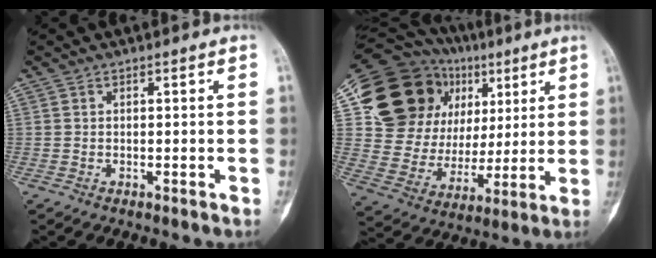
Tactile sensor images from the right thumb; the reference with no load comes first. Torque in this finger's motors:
{"motor_torque": [1.08, 2.11, 0.03, -0.12, -0.10]}